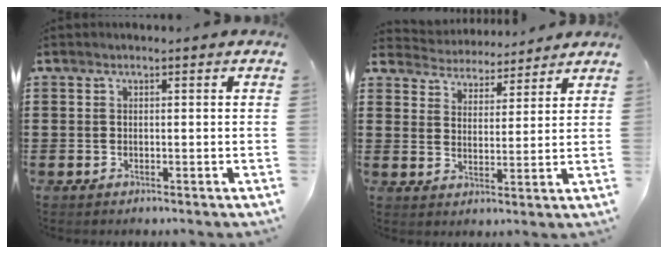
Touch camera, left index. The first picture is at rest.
{"total": 4.1, "force": [4.0, 0.5, -0.5], "torque": [-0.013, -0.024, 0.069]}